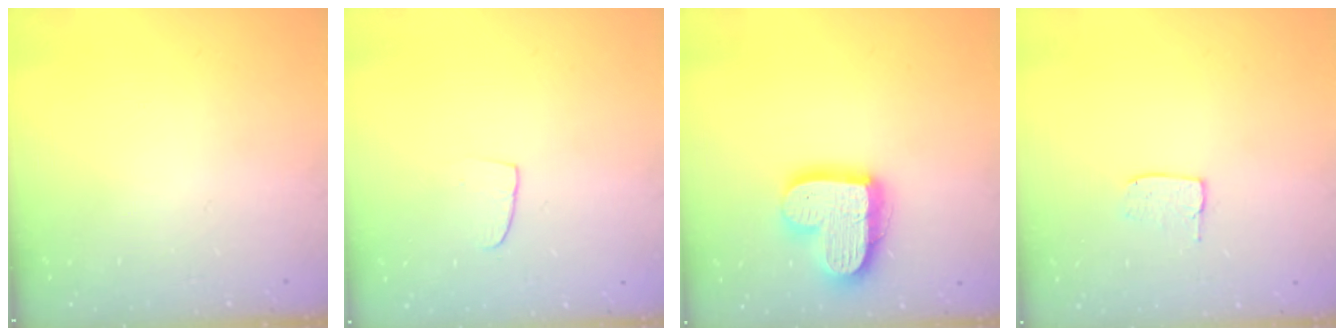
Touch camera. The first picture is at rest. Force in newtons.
{"total": 5.8, "press": 5.8, "slide": 0.4}
{"total": 17.4, "press": 17.3, "slide": 1.6}
{"total": 5.5, "press": 5.5, "slide": 0.3}